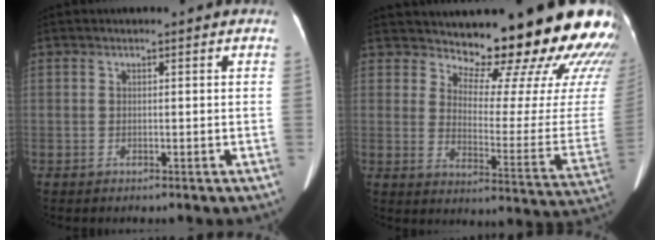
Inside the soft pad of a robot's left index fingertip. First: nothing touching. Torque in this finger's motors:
{"motor_torque": [1.18, -0.96, 1.05, 0.05]}